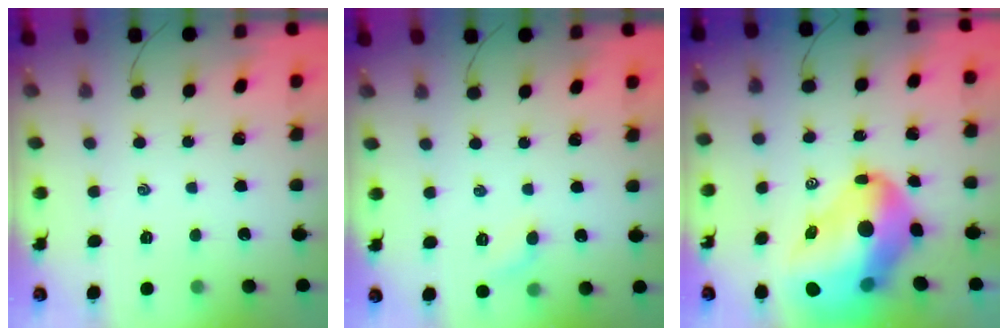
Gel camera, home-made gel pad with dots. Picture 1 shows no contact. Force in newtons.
{"total": 5.0, "press": 4.7, "slide": 1.6}
{"total": 21.8, "press": 20.9, "slide": 6.0}